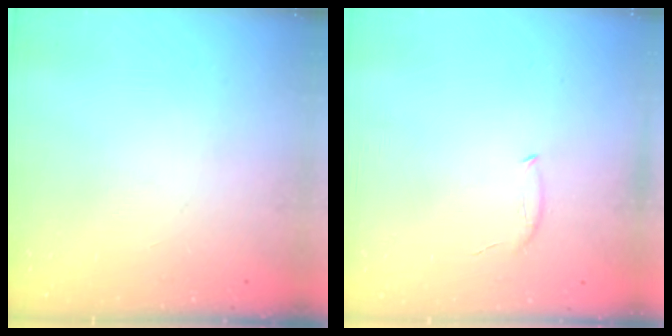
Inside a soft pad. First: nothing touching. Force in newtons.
{"total": 5.8, "press": 5.7, "slide": 1.4}